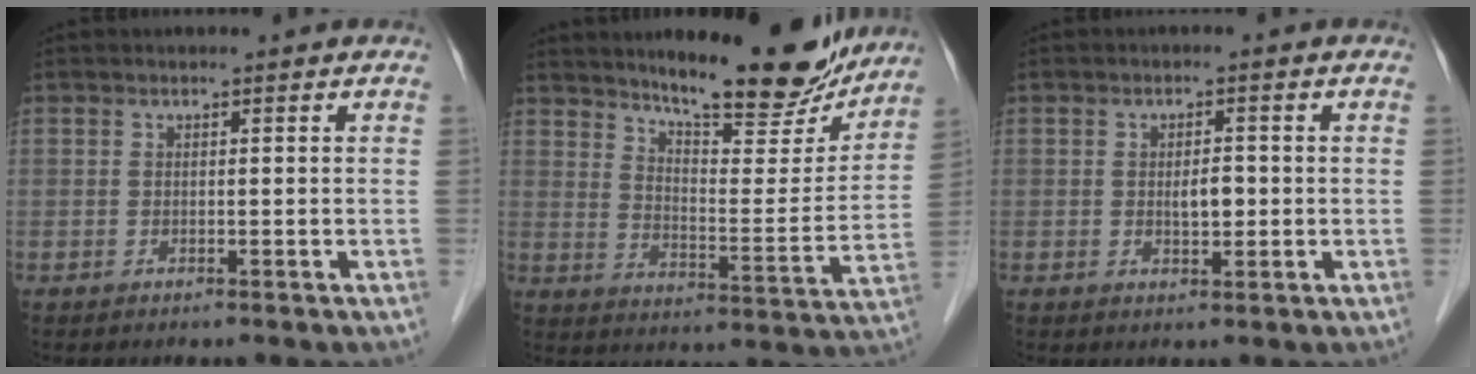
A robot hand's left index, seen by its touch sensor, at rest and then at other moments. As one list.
[{"total": 16.9, "force": [14.4, 3.2, 8.1], "torque": [-0.112, -0.034, 0.203]}, {"total": 2.7, "force": [-0.2, 1.2, 2.4], "torque": [-0.040, 0.001, -0.002]}]